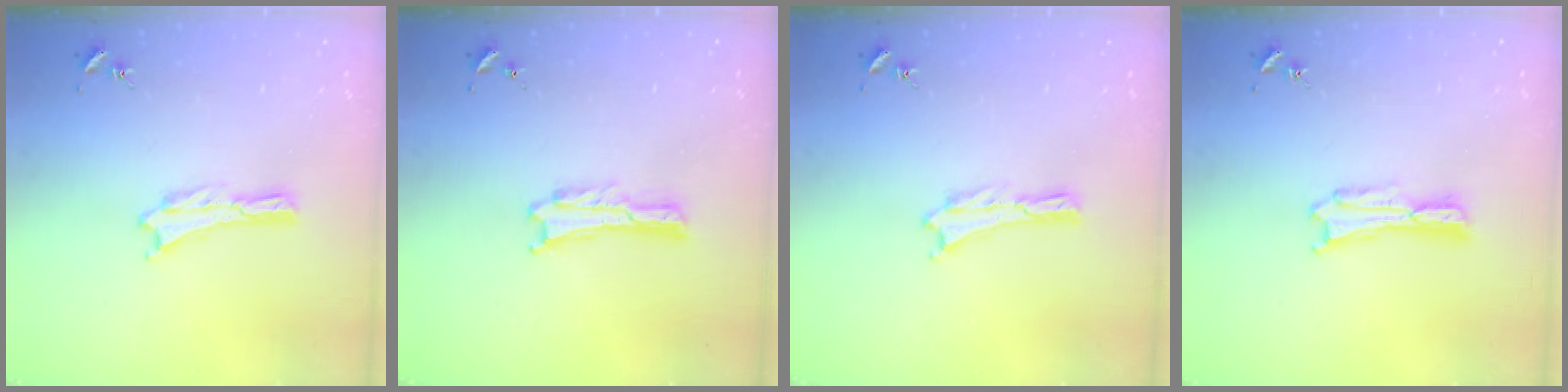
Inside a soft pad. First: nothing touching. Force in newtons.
{"total": 0.0}
{"total": 0.0}
{"total": 0.9, "press": 0.9, "slide": 0.2}